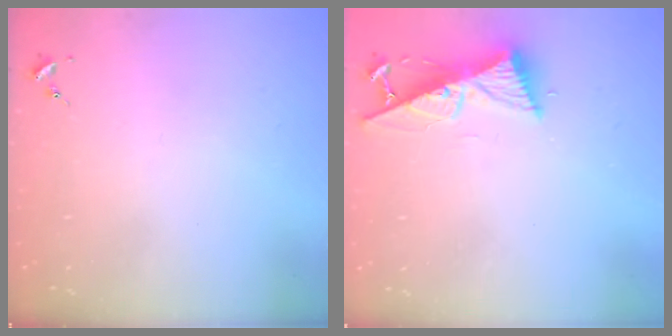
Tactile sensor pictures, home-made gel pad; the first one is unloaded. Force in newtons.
{"total": 10.6, "press": 10.5, "slide": 1.2}